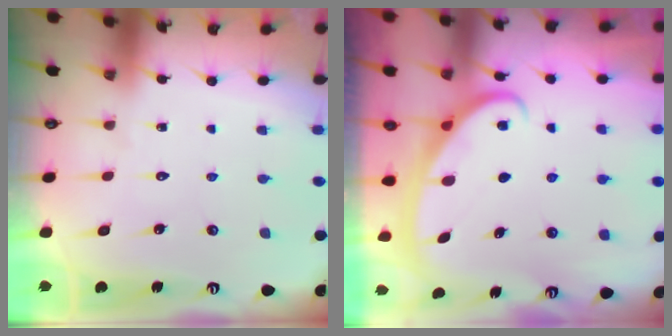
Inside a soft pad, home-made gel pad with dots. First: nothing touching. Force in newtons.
{"total": 2.7, "press": 2.7, "slide": 0.3}